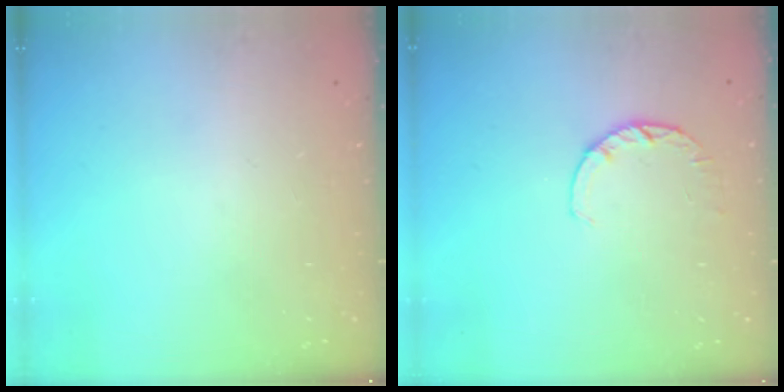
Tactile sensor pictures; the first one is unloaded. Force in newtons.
{"total": 3.0, "press": 2.9, "slide": 0.4}